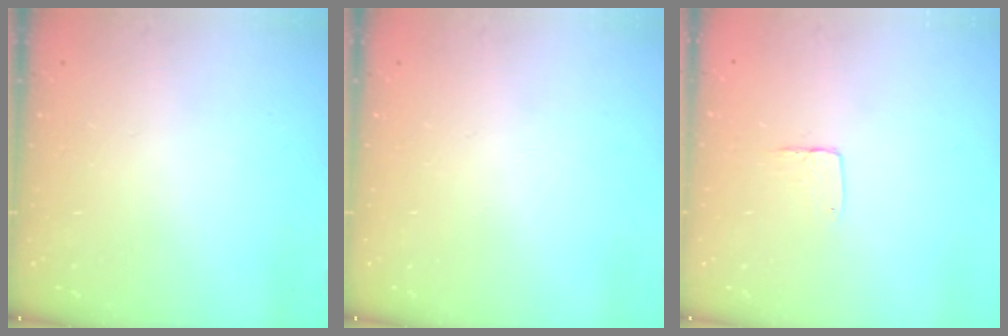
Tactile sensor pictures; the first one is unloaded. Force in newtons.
{"total": 0.0}
{"total": 3.6, "press": 3.6, "slide": 0.3}